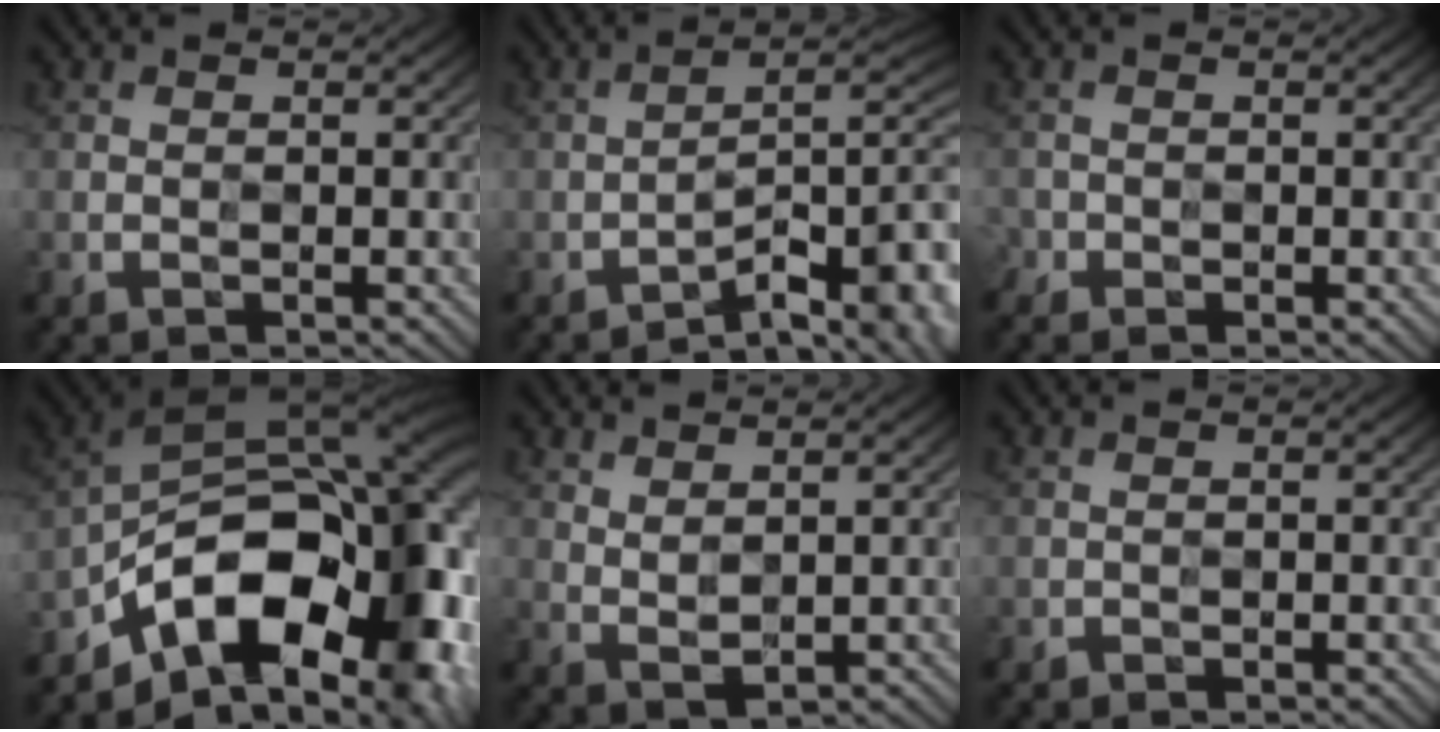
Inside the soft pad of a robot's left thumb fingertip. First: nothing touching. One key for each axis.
{"total": 9.2, "fx": -4.5, "fy": 3.3, "fz": 7.3, "tx": -0.082, "ty": 0.012, "tz": -0.067}
{"total": 2.0, "fx": -1.5, "fy": 1.2, "fz": 0.6, "tx": -0.016, "ty": -0.011, "tz": -0.032}
{"total": 16.6, "fx": -7.8, "fy": 9.2, "fz": 11.4, "tx": -0.174, "ty": -0.011, "tz": -0.131}
{"total": 2.7, "fx": 2.7, "fy": 0.0, "fz": 0.1, "tx": -0.020, "ty": -0.002, "tz": 0.055}
{"total": 0.0}